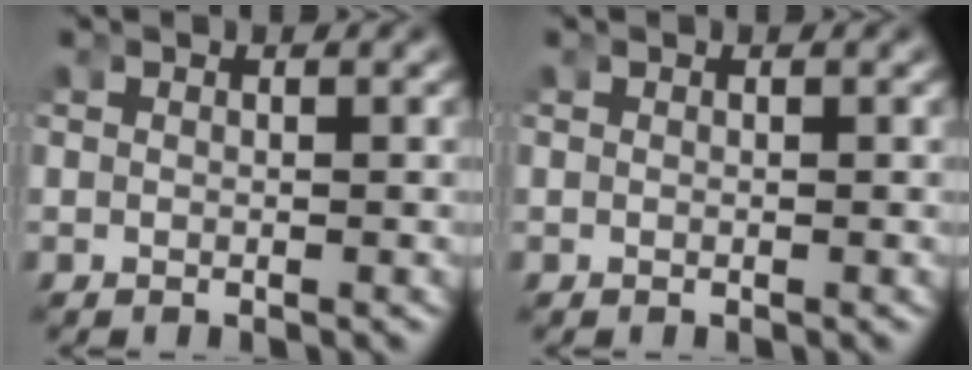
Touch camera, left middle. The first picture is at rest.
{"total": 0.0}